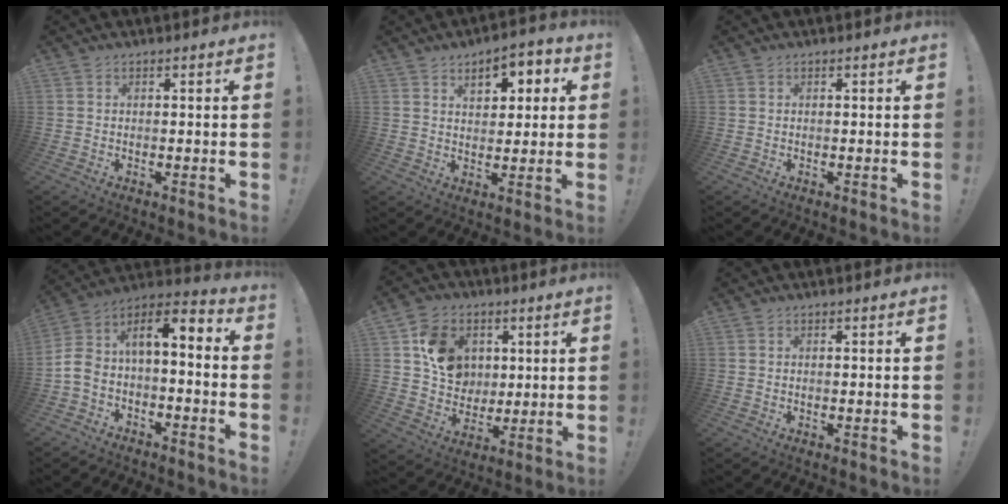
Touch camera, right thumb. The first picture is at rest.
{"total": 8.6, "force": [3.7, 5.0, 6.0], "torque": [-0.071, -0.012, 0.059]}
{"total": 0.0}
{"total": 7.2, "force": [-1.5, 3.9, 5.9], "torque": [-0.100, 0.000, -0.028]}
{"total": 13.4, "force": [3.9, 11.2, 6.2], "torque": [-0.087, -0.007, 0.085]}
{"total": 0.0}